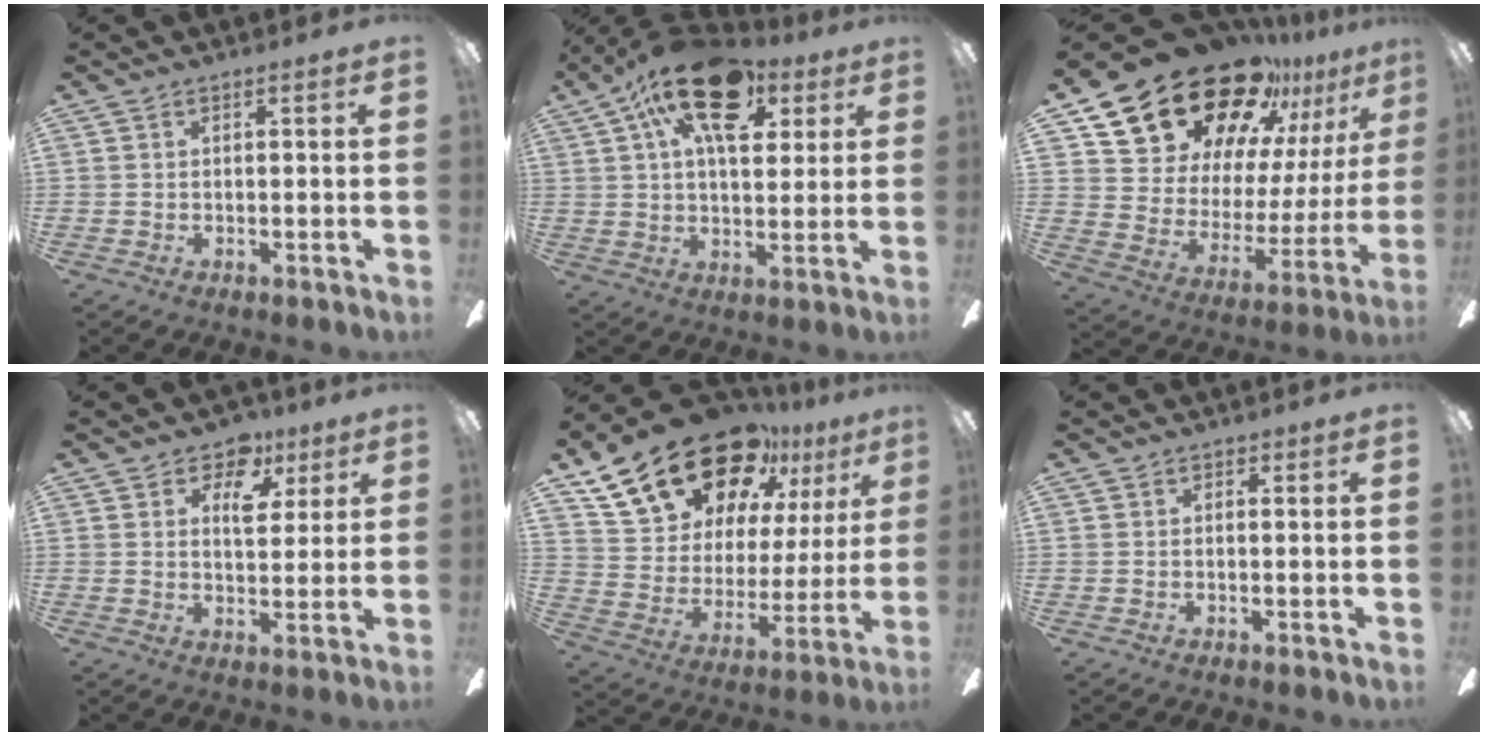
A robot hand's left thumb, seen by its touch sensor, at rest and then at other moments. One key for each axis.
{"total": 19.9, "fx": 9.9, "fy": 10.3, "fz": 13.8, "tx": -0.216, "ty": -0.027, "tz": 0.166}
{"total": 22.9, "fx": 19.5, "fy": 9.2, "fz": 7.6, "tx": -0.141, "ty": -0.144, "tz": 0.359}
{"total": 8.7, "fx": 4.6, "fy": 5.5, "fz": 5.0, "tx": -0.057, "ty": -0.013, "tz": 0.076}
{"total": 24.8, "fx": 16.9, "fy": 13.2, "fz": 12.6, "tx": -0.218, "ty": -0.098, "tz": 0.311}
{"total": 0.0}